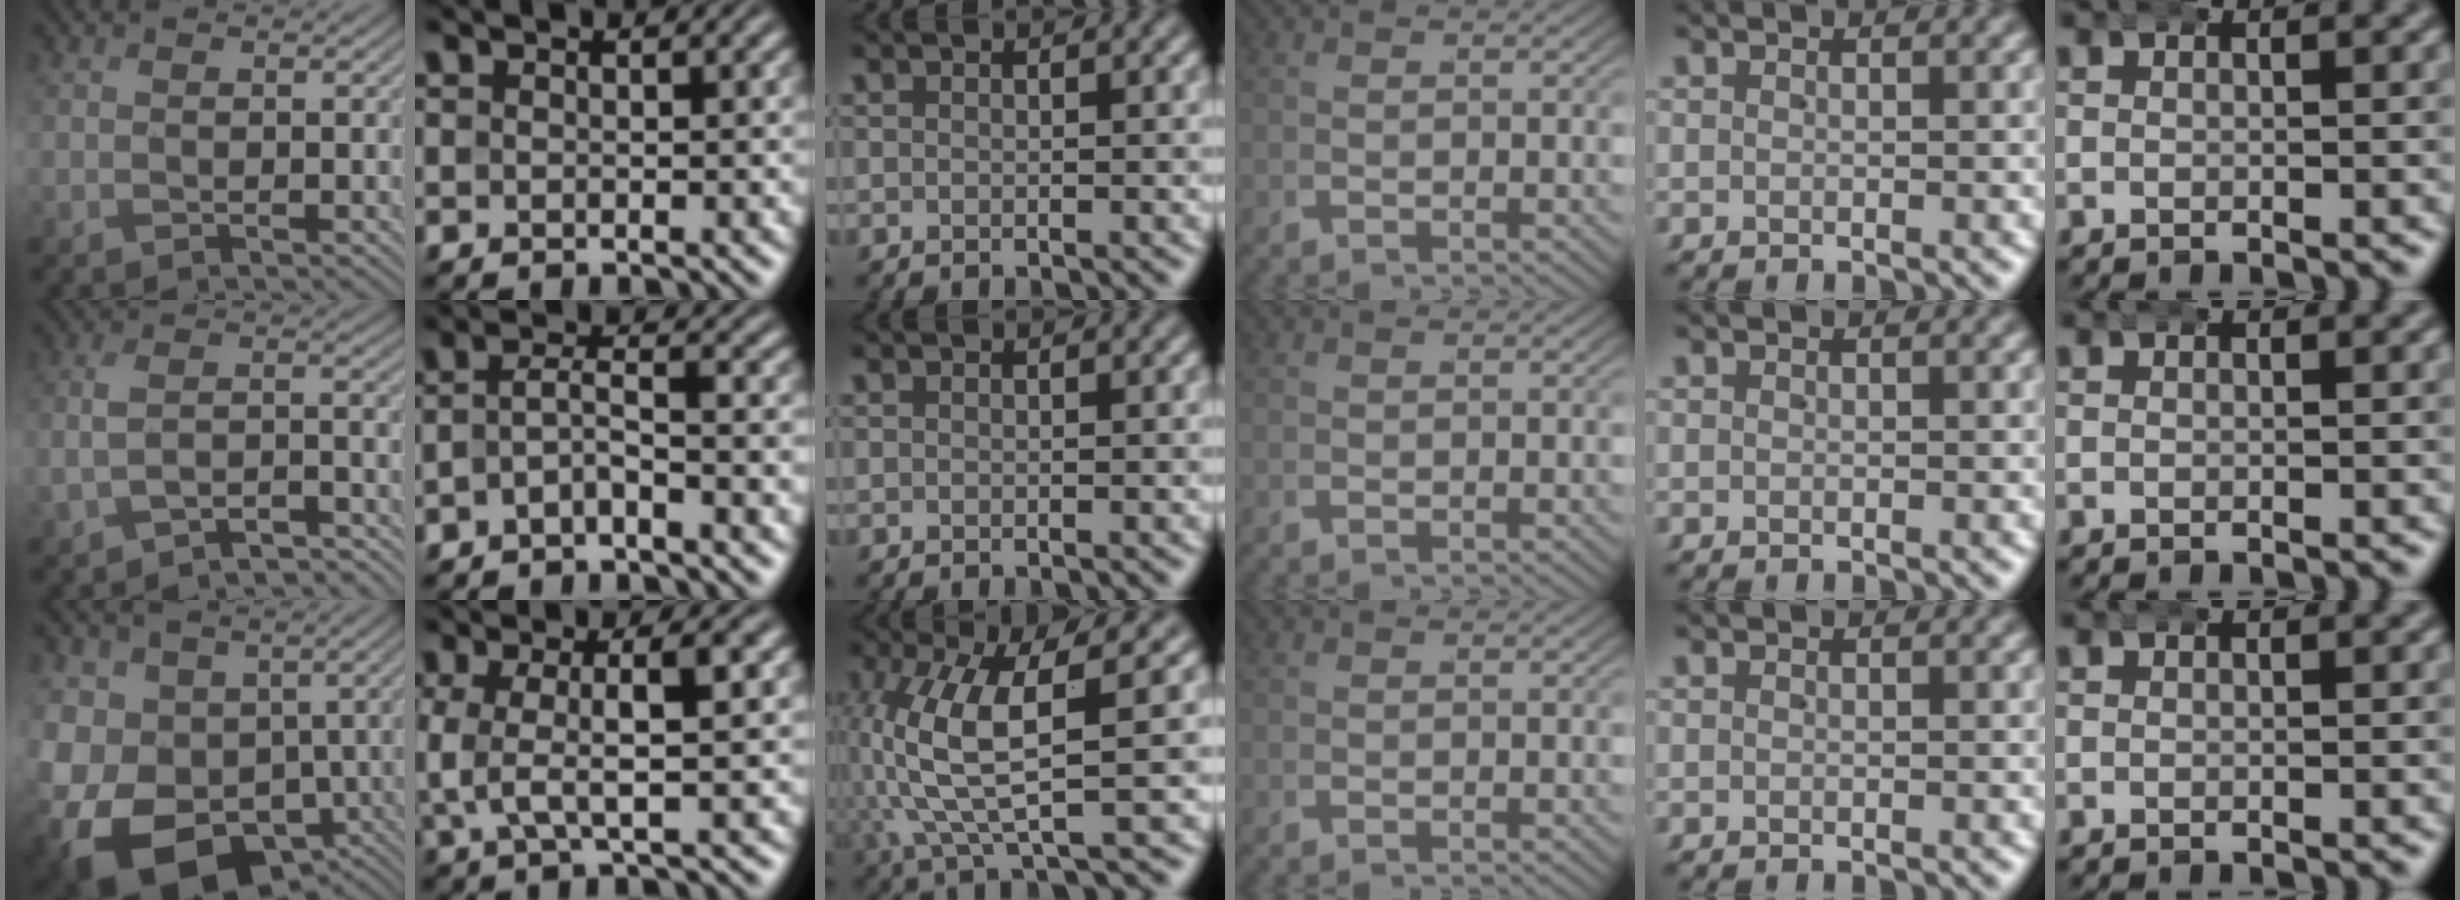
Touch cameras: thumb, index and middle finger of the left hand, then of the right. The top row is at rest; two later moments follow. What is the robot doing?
{"motion": "wrap", "object": "aluminum foil"}